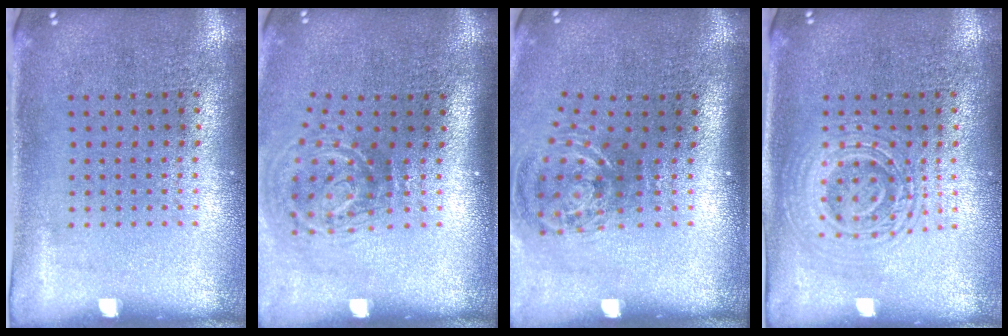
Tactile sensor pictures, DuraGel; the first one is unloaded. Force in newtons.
{"total": 2.1, "press": 1.2, "slide": 1.6}
{"total": 1.7, "press": 1.2, "slide": 1.2}
{"total": 2.9, "press": 2.8, "slide": 0.5}